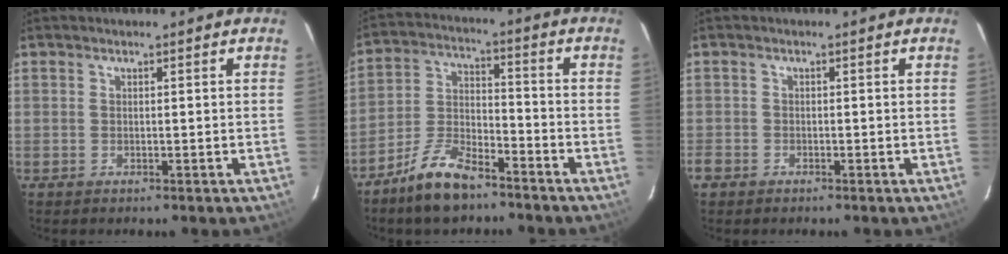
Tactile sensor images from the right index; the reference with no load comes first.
{"total": 10.6, "force": [-8.1, 3.6, 5.9], "torque": [-0.132, 0.009, -0.154]}
{"total": 1.8, "force": [-1.2, 1.2, 0.3], "torque": [-0.014, -0.001, -0.024]}